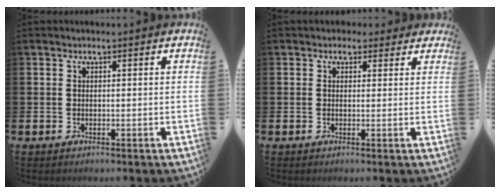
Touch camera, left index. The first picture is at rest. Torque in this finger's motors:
{"motor_torque": [1.05, -1.08, 0.09, 0.07]}